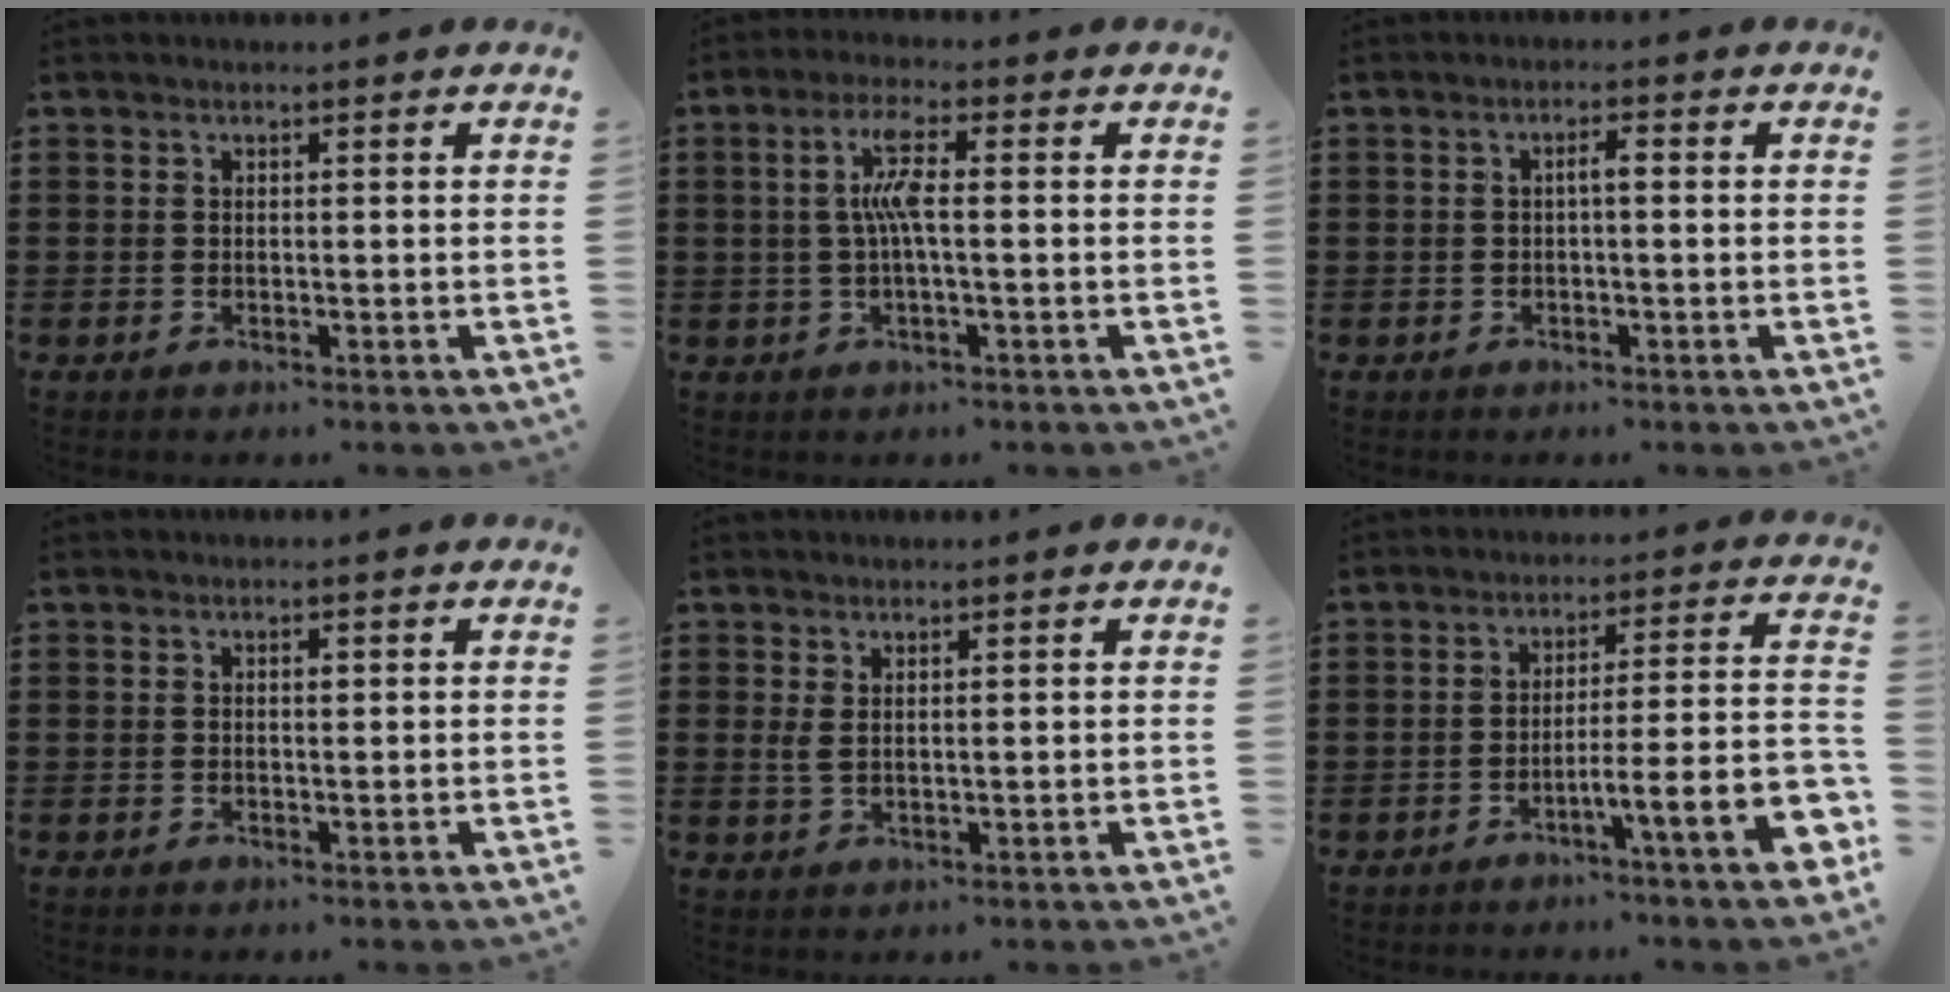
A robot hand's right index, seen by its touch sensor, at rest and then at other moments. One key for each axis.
{"total": 5.8, "fx": 0.1, "fy": 0.8, "fz": 5.7, "tx": -0.115, "ty": 0.001, "tz": -0.006}
{"total": 1.7, "fx": -0.1, "fy": 0.3, "fz": 1.7, "tx": -0.032, "ty": 0.003, "tz": -0.004}
{"total": 0.6, "fx": 0.2, "fy": 0.3, "fz": 0.5, "tx": -0.011, "ty": 0.001, "tz": 0.003}
{"total": 1.9, "fx": 1.1, "fy": 0.6, "fz": 1.4, "tx": -0.031, "ty": 0.004, "tz": 0.019}
{"total": 8.0, "fx": -3.7, "fy": 0.2, "fz": 7.1, "tx": -0.119, "ty": -0.015, "tz": -0.068}